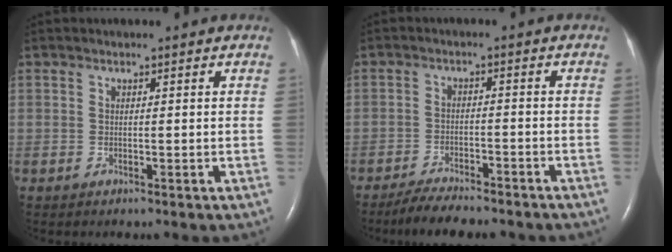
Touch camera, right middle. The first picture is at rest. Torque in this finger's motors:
{"motor_torque": [0.61, -0.59, 0.09, 0.06]}